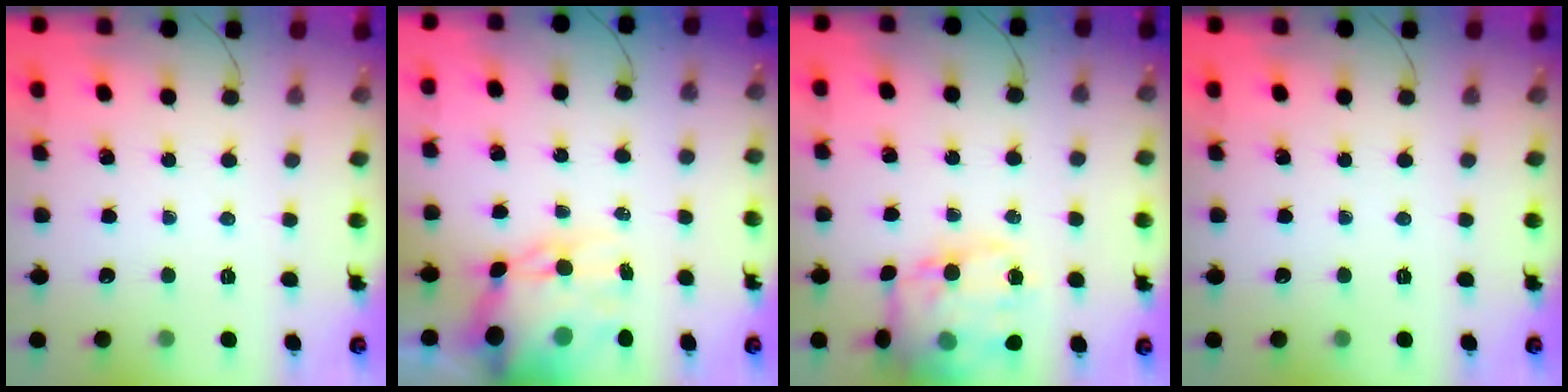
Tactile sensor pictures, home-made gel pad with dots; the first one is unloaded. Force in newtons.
{"total": 12.9, "press": 12.6, "slide": 2.9}
{"total": 17.2, "press": 17.0, "slide": 2.7}
{"total": 0.0}